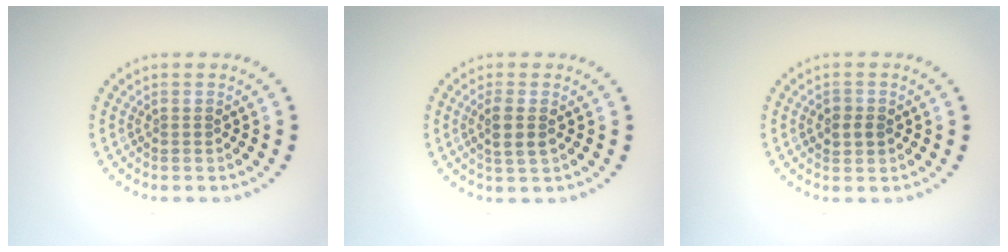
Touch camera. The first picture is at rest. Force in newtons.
{"total": 2.0, "press": 1.8, "slide": 0.8}
{"total": 1.6, "press": 1.6, "slide": 0.3}